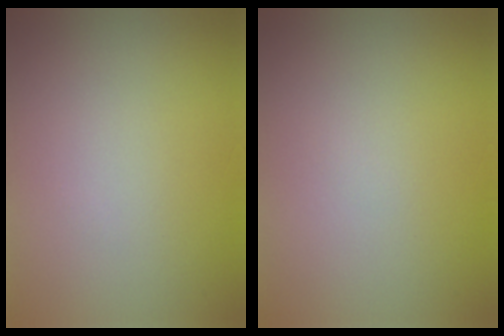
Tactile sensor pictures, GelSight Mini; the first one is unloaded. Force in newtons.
{"total": 0.0}